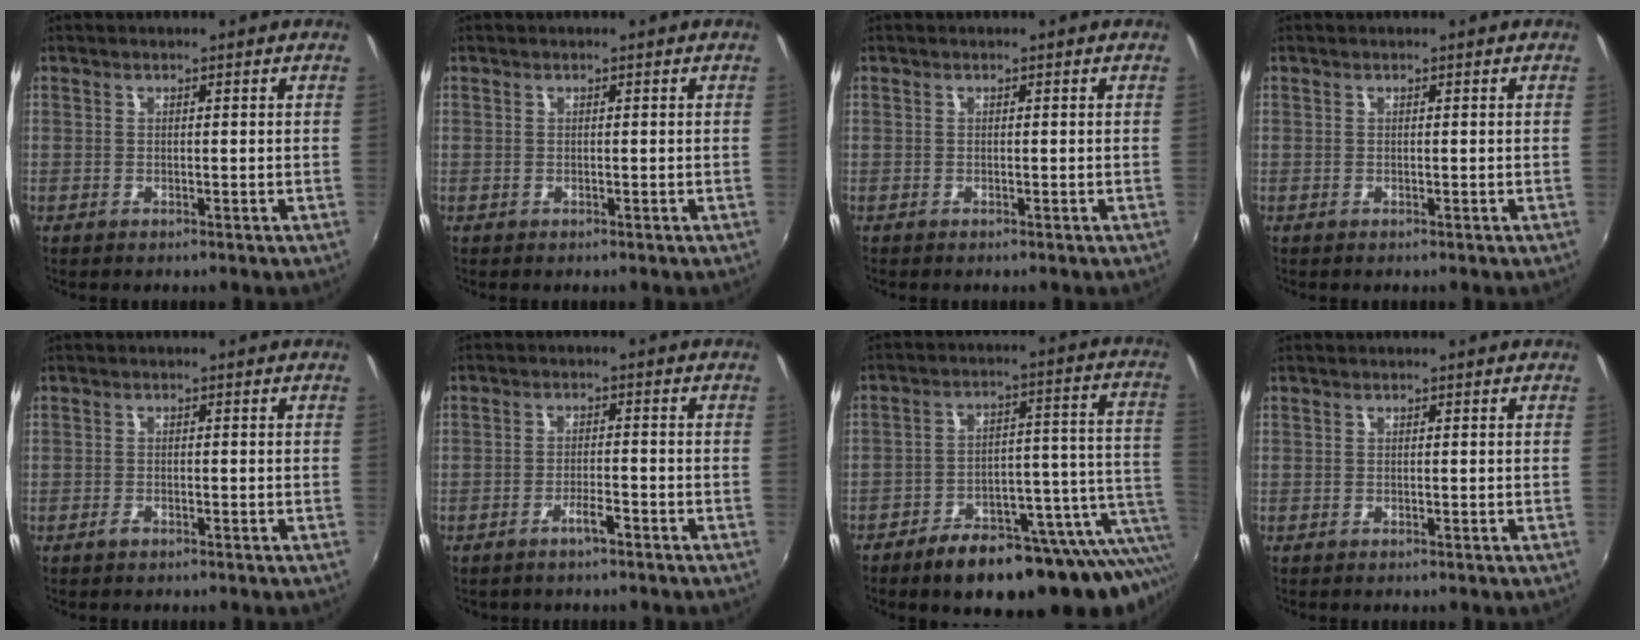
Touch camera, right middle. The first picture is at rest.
{"total": 0.0}
{"total": 0.0}
{"total": 0.0}
{"total": 1.1, "force": [-0.9, 0.3, 0.5], "torque": [-0.011, -0.001, -0.016]}
{"total": 2.7, "force": [-2.1, 0.4, 1.7], "torque": [-0.040, 0.003, -0.033]}
{"total": 23.6, "force": [-15.4, 8.6, 15.6], "torque": [-0.197, -0.010, -0.203]}
{"total": 0.0}